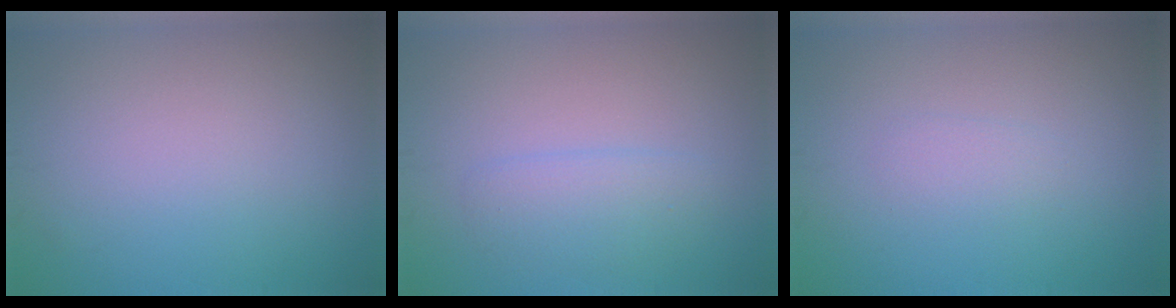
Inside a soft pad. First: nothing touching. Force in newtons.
{"total": 2.2, "press": 2.2, "slide": 0.1}
{"total": 1.0, "press": 1.0, "slide": 0.1}